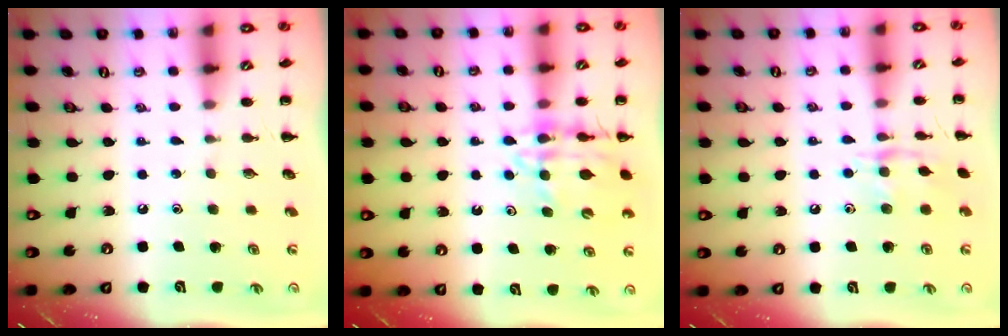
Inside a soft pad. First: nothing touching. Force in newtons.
{"total": 12.8, "press": 12.5, "slide": 3.0}
{"total": 9.8, "press": 9.8, "slide": 0.7}